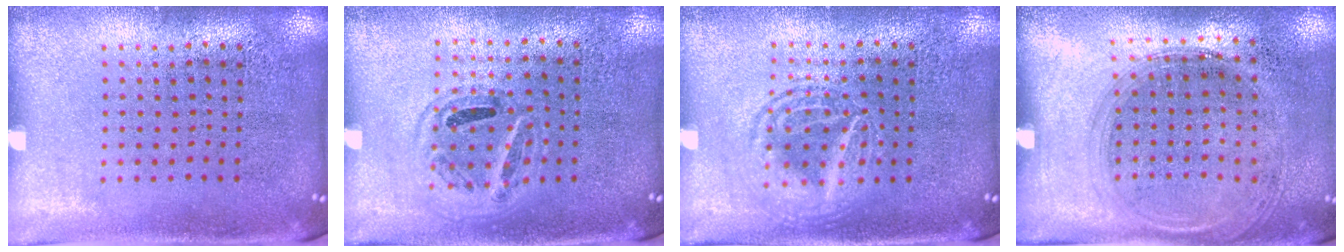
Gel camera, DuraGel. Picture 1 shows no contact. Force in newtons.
{"total": 0.9, "press": 0.8, "slide": 0.2}
{"total": 2.6, "press": 2.6, "slide": 0.3}
{"total": 1.4, "press": 1.2, "slide": 0.6}